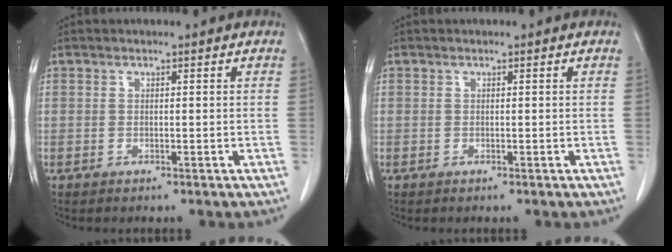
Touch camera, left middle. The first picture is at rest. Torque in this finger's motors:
{"motor_torque": [-0.02, -0.02, 0.21, 0.04]}